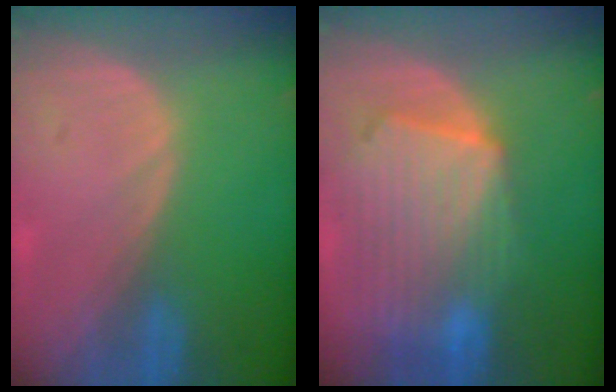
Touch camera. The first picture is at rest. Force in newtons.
{"total": 10.9, "press": 9.5, "slide": 5.3}